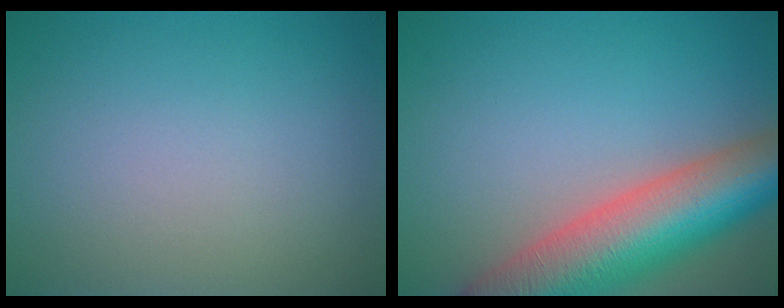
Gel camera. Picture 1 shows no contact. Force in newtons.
{"total": 11.2, "press": 11.2, "slide": 0.6}